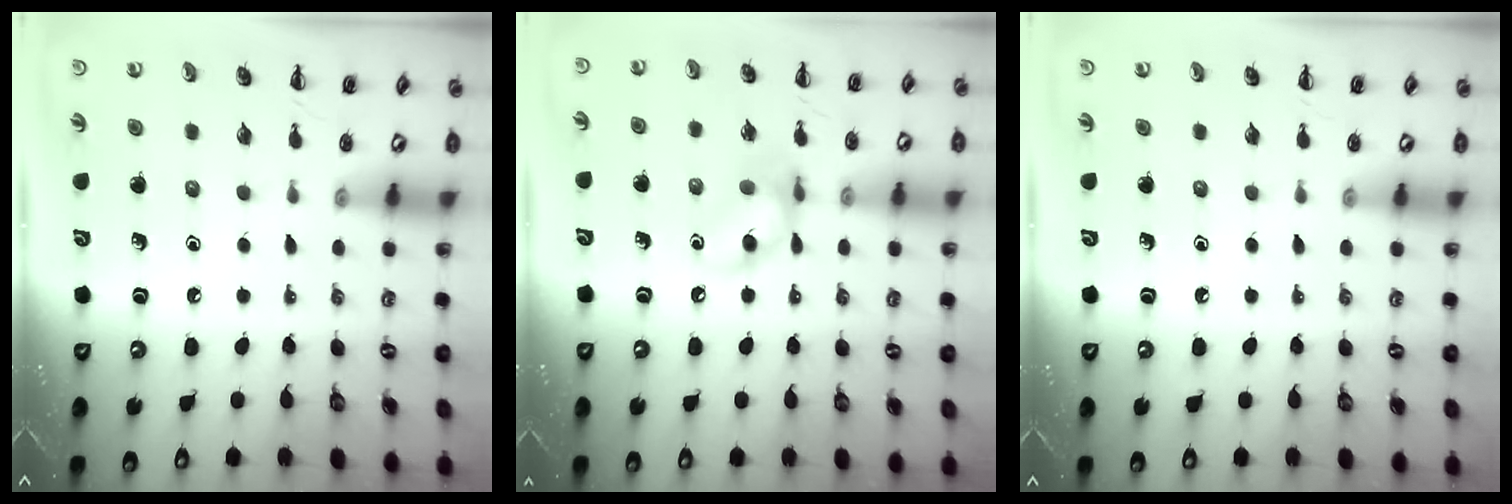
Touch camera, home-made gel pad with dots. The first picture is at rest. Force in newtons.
{"total": 10.4, "press": 10.3, "slide": 1.7}
{"total": 0.0}